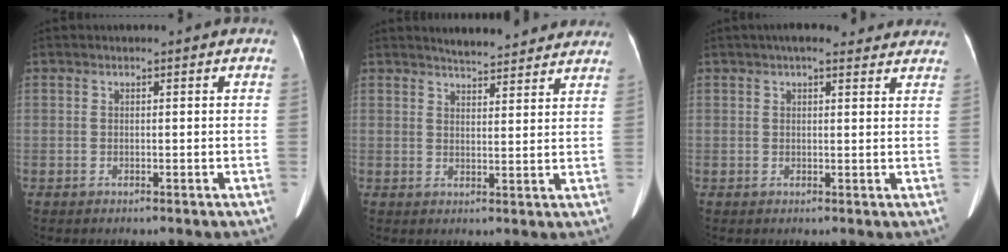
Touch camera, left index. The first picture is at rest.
{"total": 10.7, "force": [10.0, 2.0, 3.3], "torque": [-0.033, 0.007, 0.112]}
{"total": 9.9, "force": [8.4, 2.6, 4.6], "torque": [-0.045, 0.027, 0.092]}